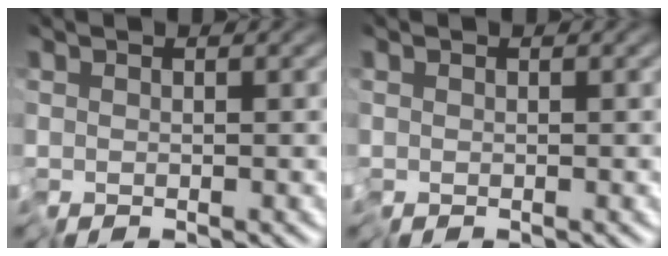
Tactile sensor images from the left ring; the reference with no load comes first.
{"total": 0.0}